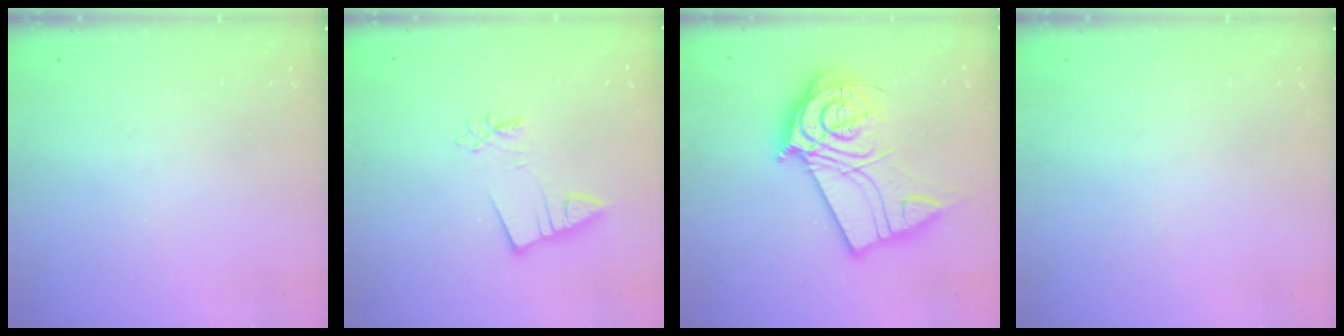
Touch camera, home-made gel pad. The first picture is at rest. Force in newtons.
{"total": 4.7, "press": 4.7, "slide": 0.6}
{"total": 17.5, "press": 17.4, "slide": 2.2}
{"total": 0.0}